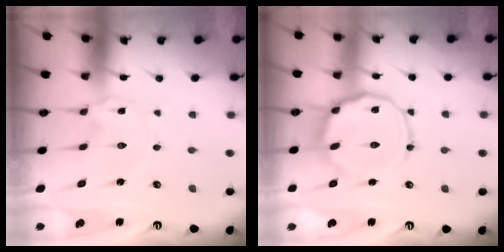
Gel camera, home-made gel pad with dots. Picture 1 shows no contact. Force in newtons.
{"total": 13.8, "press": 13.8, "slide": 1.3}